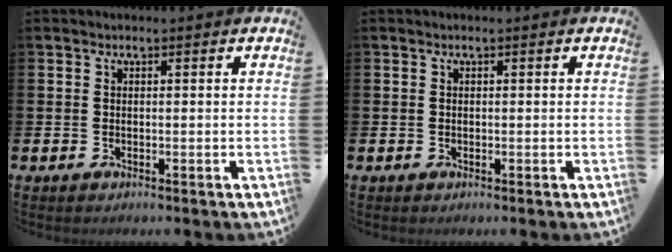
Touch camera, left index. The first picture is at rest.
{"total": 0.0}